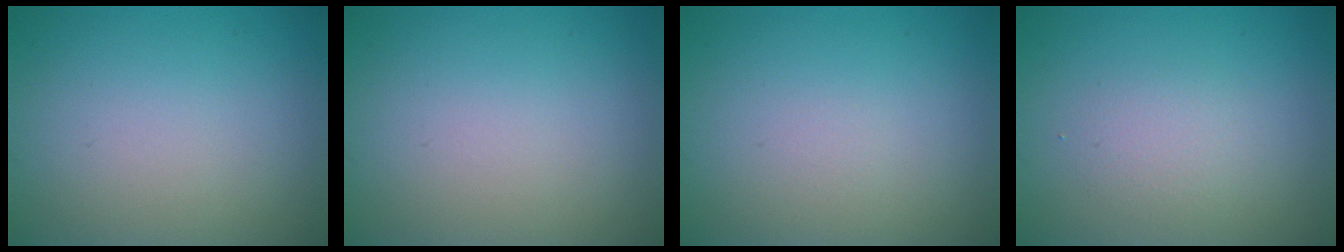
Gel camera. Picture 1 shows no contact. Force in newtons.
{"total": 0.0}
{"total": 0.0}
{"total": 1.6, "press": 1.6, "slide": 0.2}